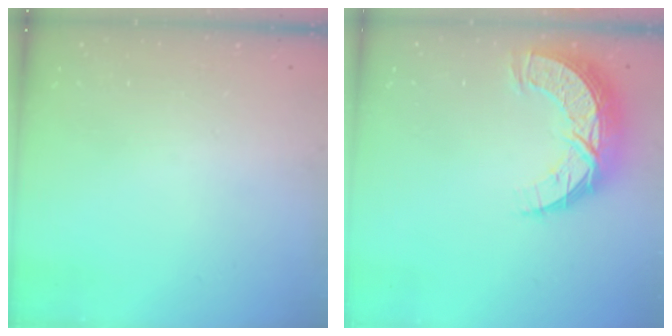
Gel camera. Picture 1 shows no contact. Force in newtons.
{"total": 11.7, "press": 11.6, "slide": 0.9}